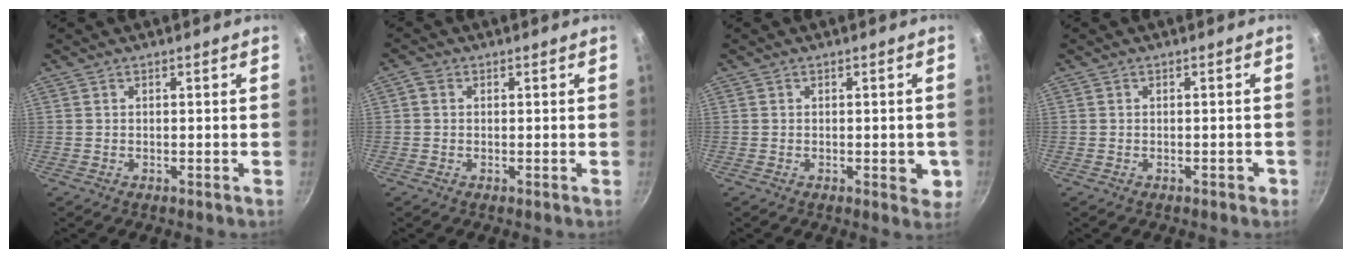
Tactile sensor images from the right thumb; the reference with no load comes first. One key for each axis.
{"total": 1.6, "fx": 0.2, "fy": 1.3, "fz": 0.8, "tx": -0.017, "ty": 0.007, "tz": -0.001}
{"total": 4.1, "fx": -0.8, "fy": 2.1, "fz": 3.4, "tx": -0.027, "ty": -0.002, "tz": -0.011}
{"total": 1.2, "fx": -0.6, "fy": 0.8, "fz": 0.6, "tx": 0.006, "ty": 0.015, "tz": -0.002}